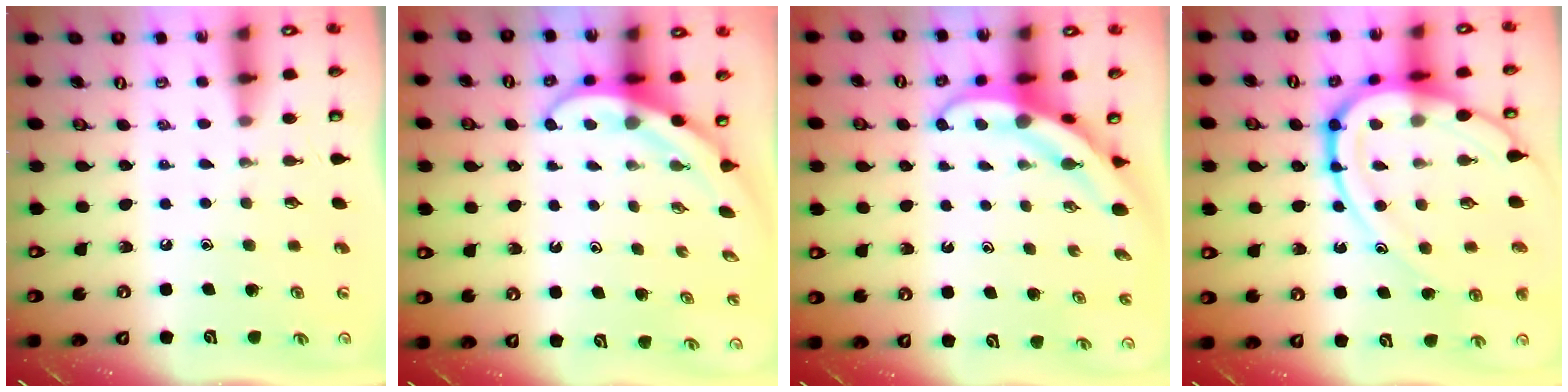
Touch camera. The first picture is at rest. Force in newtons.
{"total": 4.0, "press": 4.0, "slide": 0.3}
{"total": 5.8, "press": 5.8, "slide": 0.5}
{"total": 17.7, "press": 17.7, "slide": 1.1}